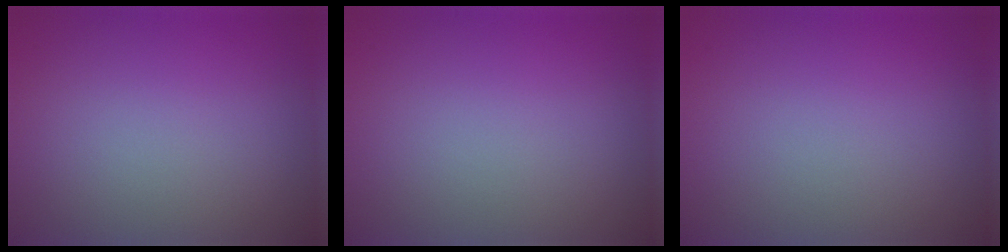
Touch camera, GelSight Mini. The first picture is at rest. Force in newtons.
{"total": 0.0}
{"total": 0.0}